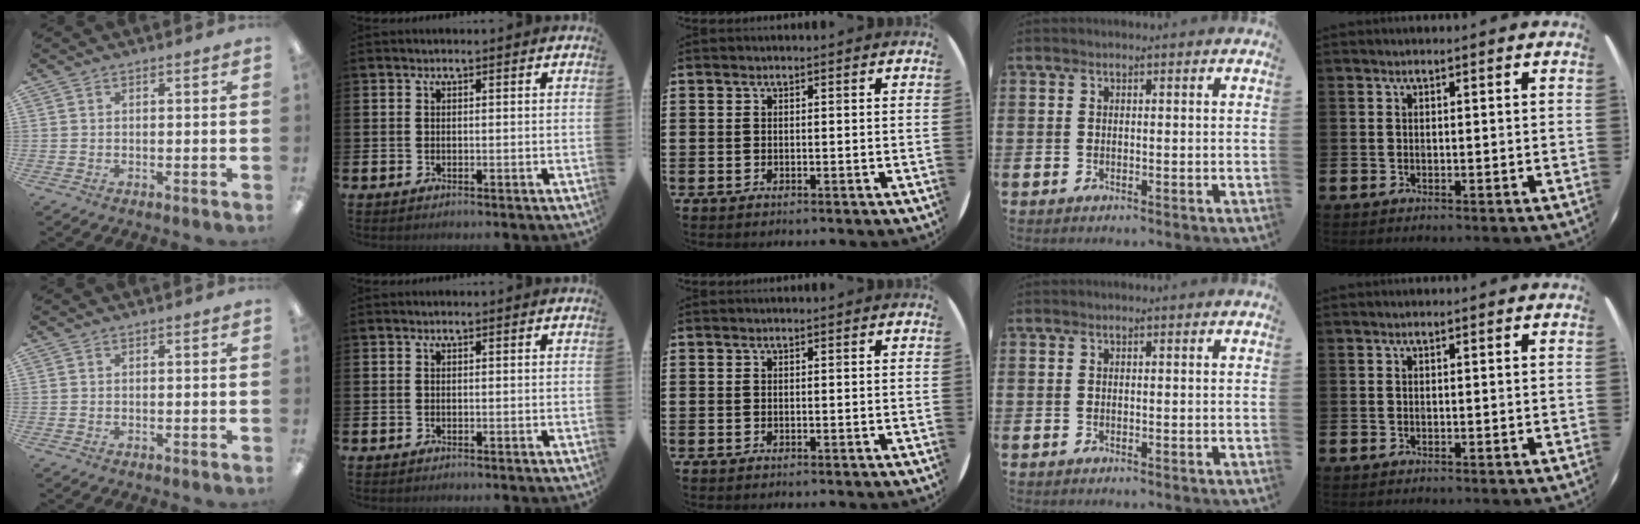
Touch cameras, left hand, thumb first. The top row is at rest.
{}